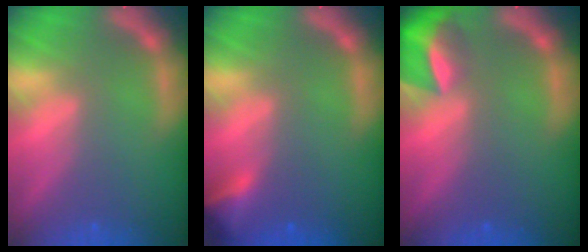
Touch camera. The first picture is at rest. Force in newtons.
{"total": 2.9}
{"total": 5.5}